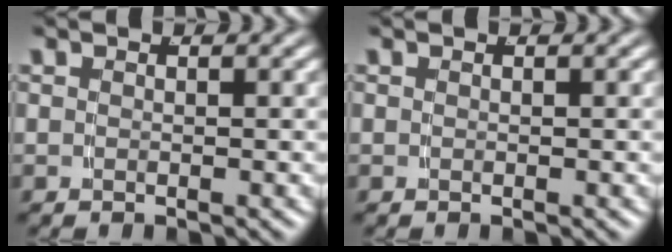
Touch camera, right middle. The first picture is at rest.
{"total": 0.0}